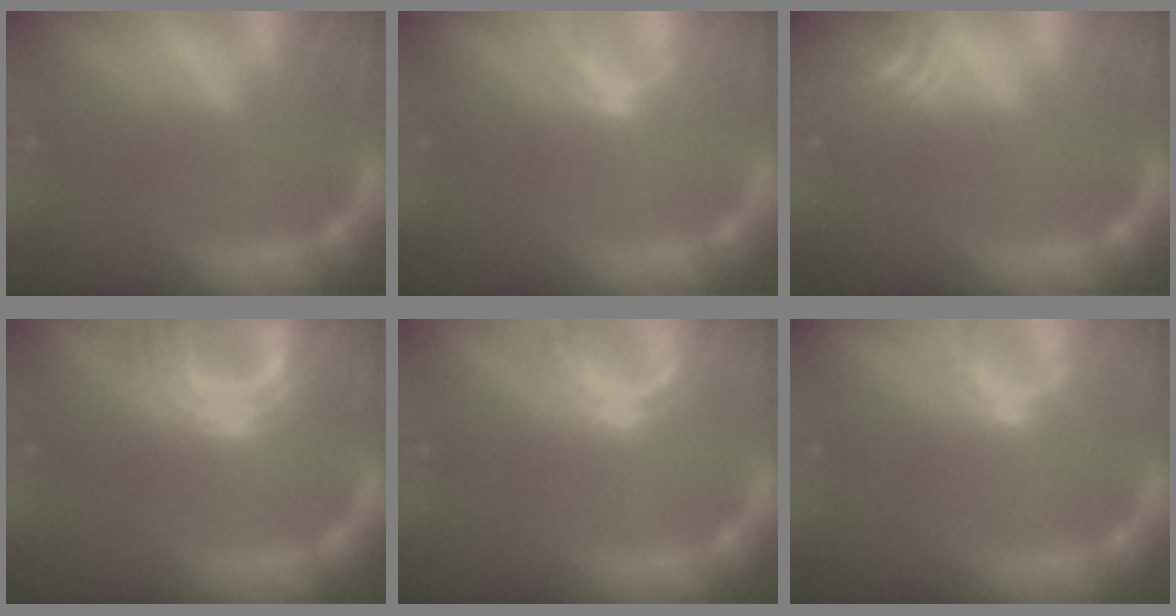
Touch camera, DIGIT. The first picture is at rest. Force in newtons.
{"total": 1.0}
{"total": 4.0}
{"total": 7.0}
{"total": 3.0}
{"total": 1.5}